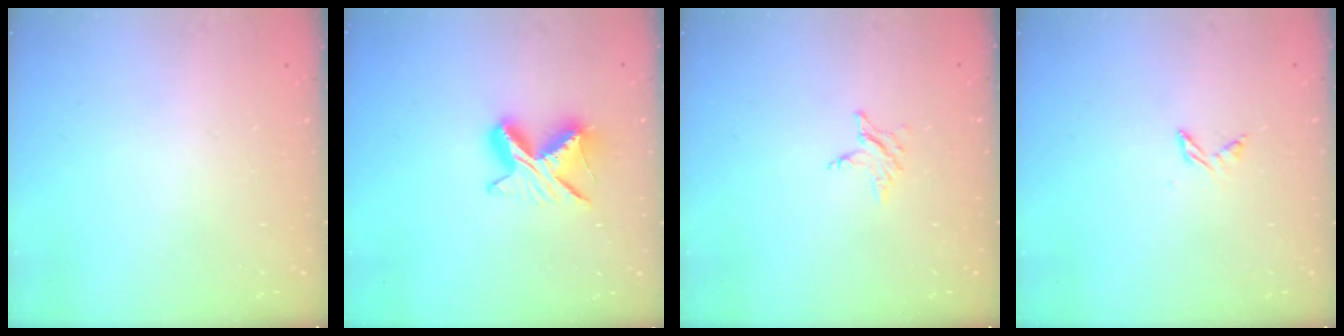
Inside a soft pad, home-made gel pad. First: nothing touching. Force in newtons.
{"total": 9.0, "press": 9.0, "slide": 0.7}
{"total": 2.9, "press": 2.9, "slide": 0.3}
{"total": 4.3, "press": 4.3, "slide": 0.5}